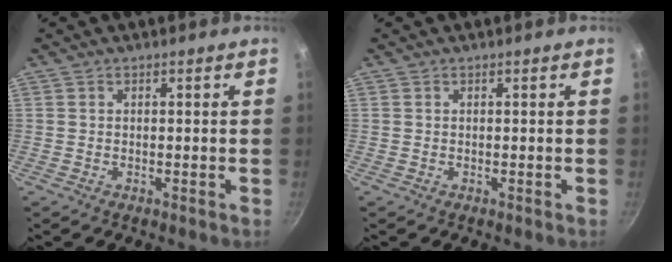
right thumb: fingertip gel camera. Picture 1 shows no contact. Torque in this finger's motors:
{"motor_torque": [0.00, 0.00, 0.00, 0.03, 0.00]}